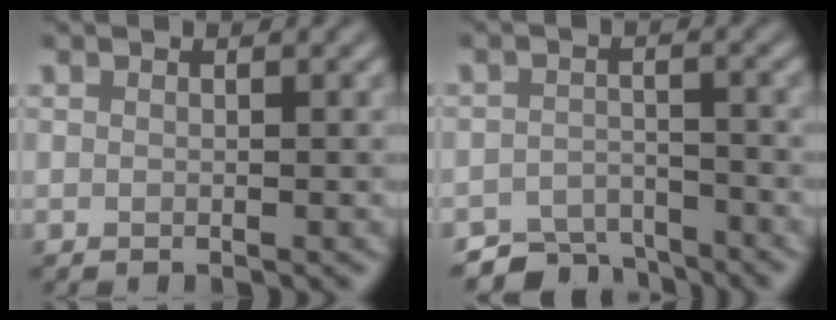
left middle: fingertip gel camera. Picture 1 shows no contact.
{"total": 4.1, "force": [-3.7, 1.6, 0.9], "torque": [-0.006, -0.005, -0.068]}